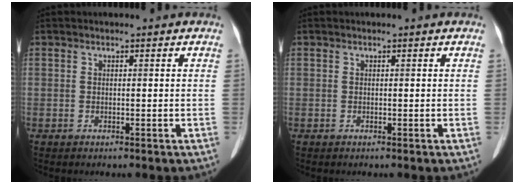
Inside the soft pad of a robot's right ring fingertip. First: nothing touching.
{"total": 0.0}